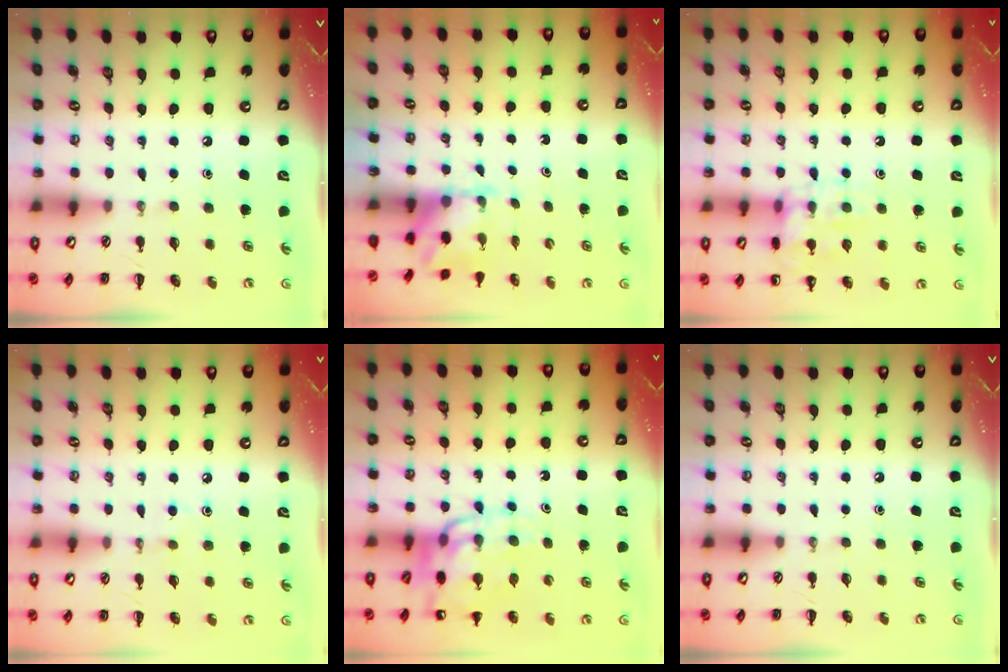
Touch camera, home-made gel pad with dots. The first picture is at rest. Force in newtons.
{"total": 2.0, "press": 1.9, "slide": 0.7}
{"total": 12.0, "press": 12.0, "slide": 0.6}
{"total": 2.7, "press": 2.5, "slide": 0.9}
{"total": 13.8, "press": 13.4, "slide": 3.4}
{"total": 0.0}